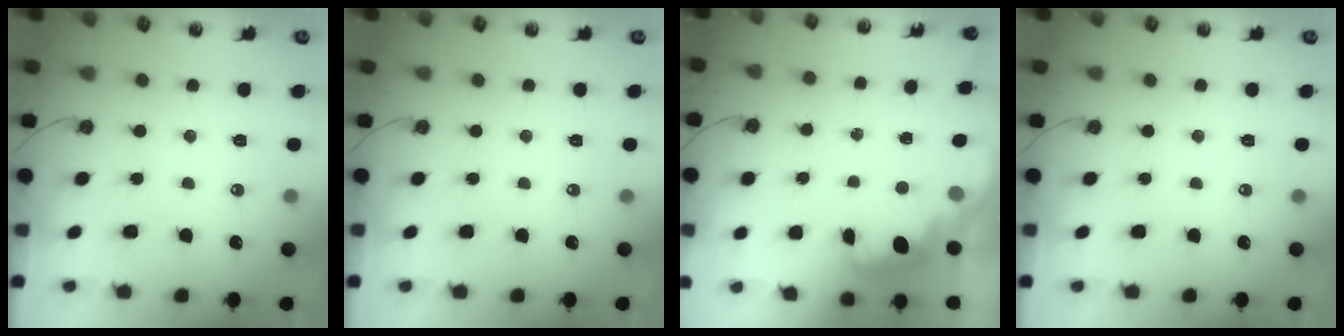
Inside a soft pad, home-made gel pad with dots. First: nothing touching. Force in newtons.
{"total": 0.0}
{"total": 2.7, "press": 2.6, "slide": 0.8}
{"total": 0.0}